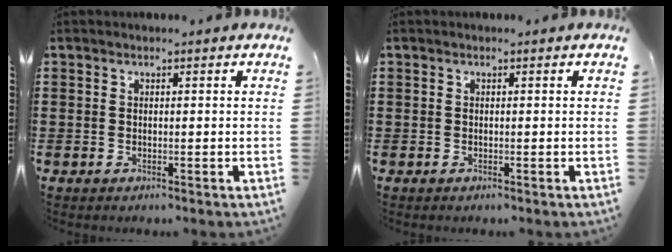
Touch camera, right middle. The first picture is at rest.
{"total": 0.0}